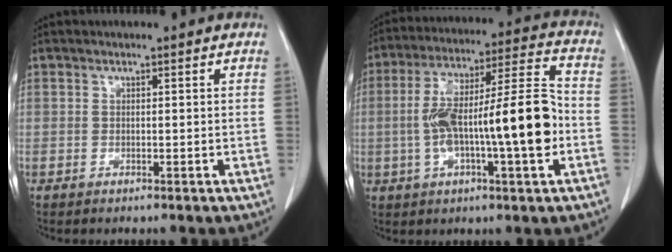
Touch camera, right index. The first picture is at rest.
{"total": 17.9, "force": [-2.9, 2.3, 17.5], "torque": [-0.308, 0.024, -0.045]}